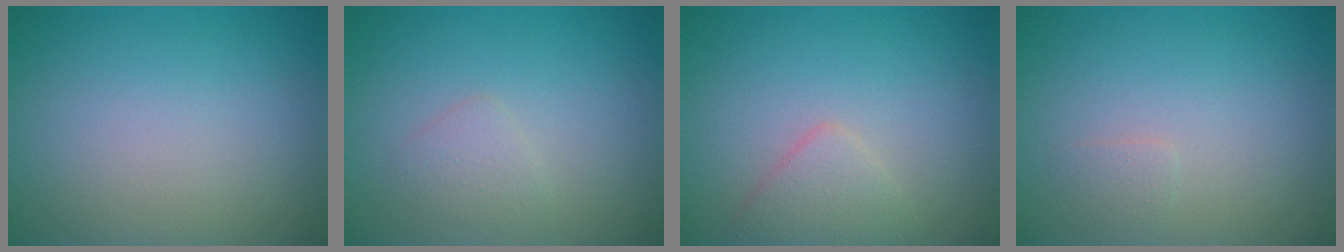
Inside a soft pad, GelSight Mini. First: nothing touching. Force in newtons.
{"total": 1.4, "press": 1.4, "slide": 0.1}
{"total": 2.1, "press": 2.1, "slide": 0.1}
{"total": 0.7, "press": 0.7, "slide": 0.1}